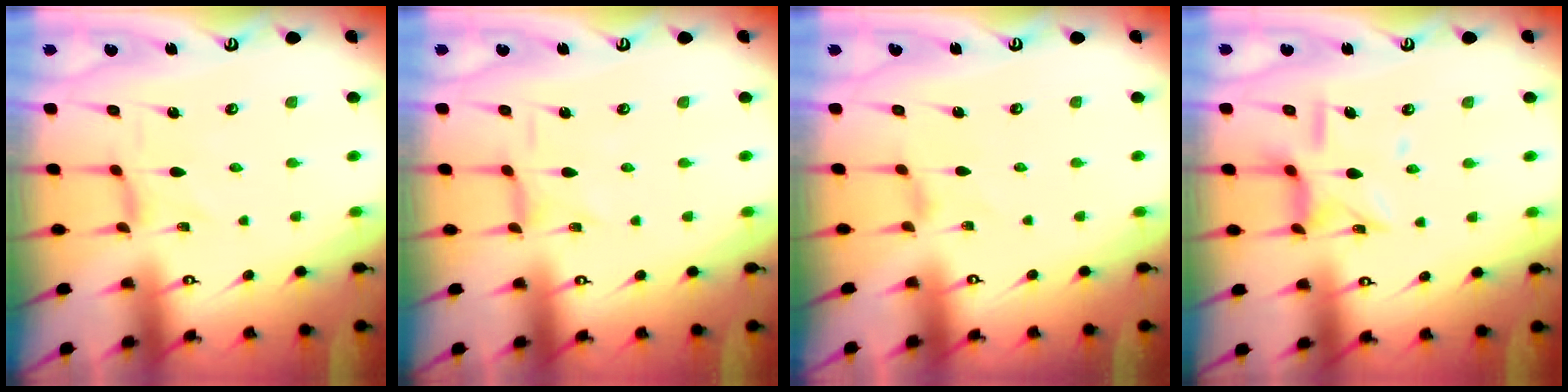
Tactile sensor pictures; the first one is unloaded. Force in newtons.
{"total": 0.7, "press": 0.7, "slide": 0.1}
{"total": 0.0}
{"total": 11.4, "press": 11.4, "slide": 1.1}